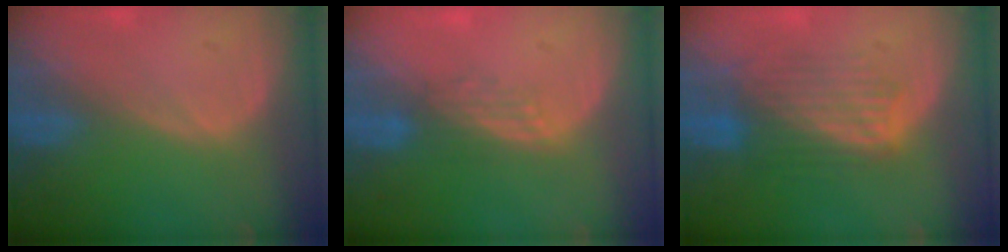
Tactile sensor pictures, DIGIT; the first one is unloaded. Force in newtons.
{"total": 2.8, "press": 2.4, "slide": 1.4}
{"total": 6.3, "press": 6.3, "slide": 0.5}